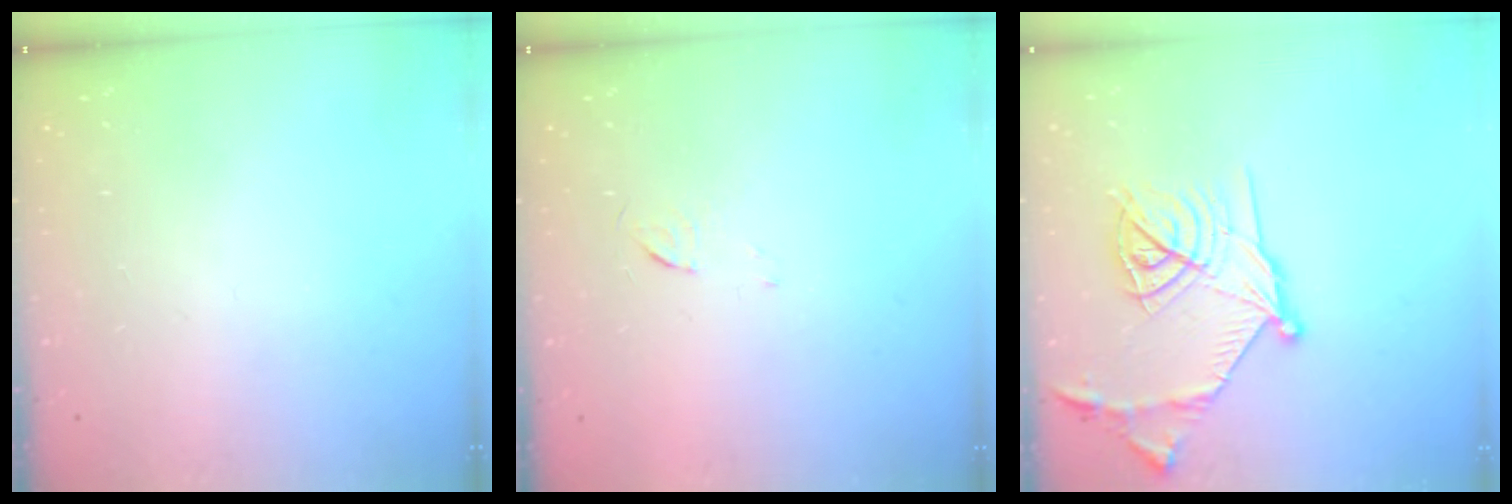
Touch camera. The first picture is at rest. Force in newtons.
{"total": 3.6, "press": 3.6, "slide": 0.3}
{"total": 20.0, "press": 20.0, "slide": 1.2}